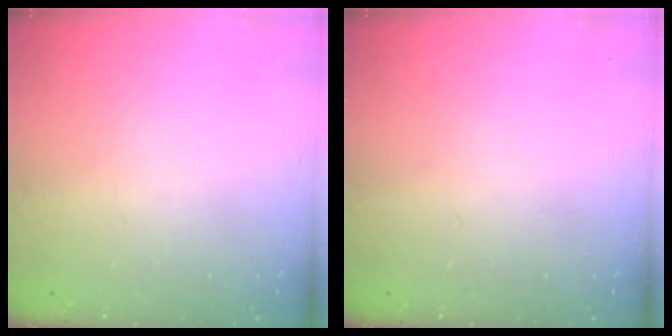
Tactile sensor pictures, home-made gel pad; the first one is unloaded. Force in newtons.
{"total": 0.0}